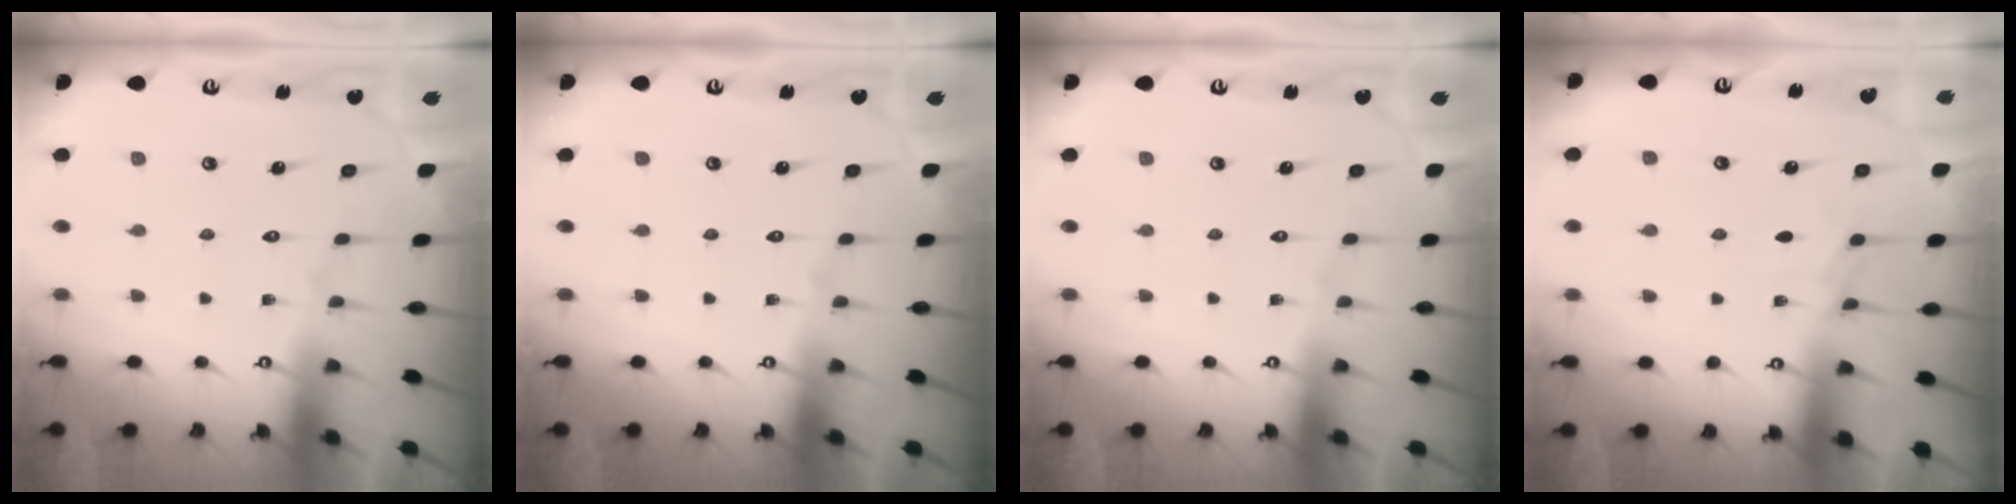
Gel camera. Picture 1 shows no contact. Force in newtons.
{"total": 0.0}
{"total": 0.0}
{"total": 3.1, "press": 3.1, "slide": 0.5}